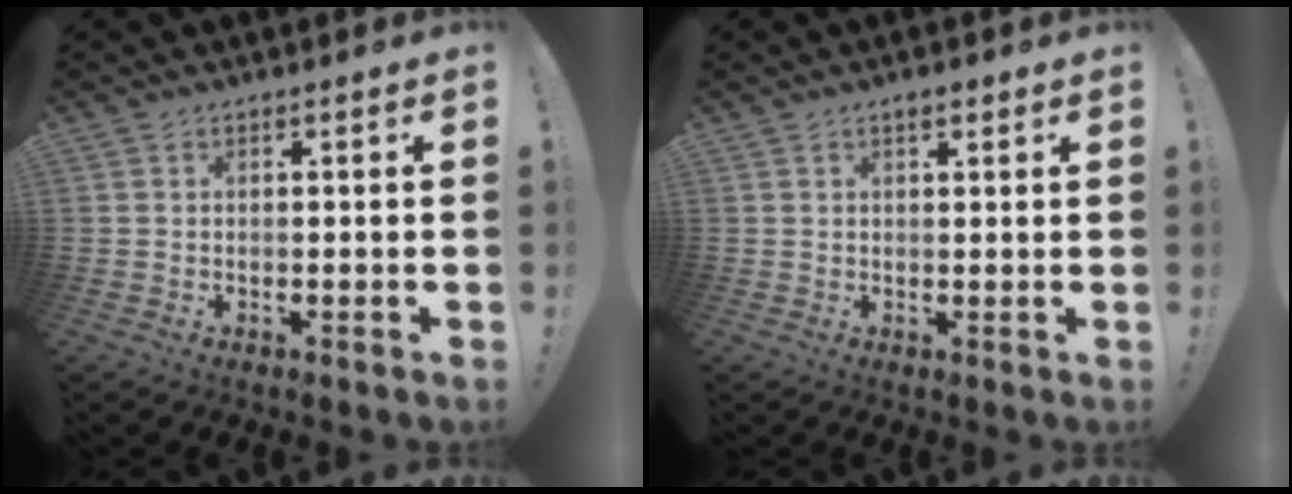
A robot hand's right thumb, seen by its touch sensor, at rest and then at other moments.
{"total": 2.0, "force": [1.3, 0.7, 1.3], "torque": [-0.013, -0.005, 0.020]}